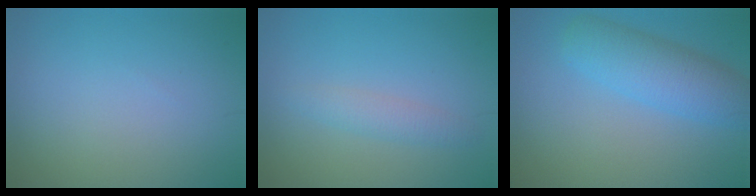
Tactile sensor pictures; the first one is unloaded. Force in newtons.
{"total": 1.7, "press": 1.7, "slide": 0.1}
{"total": 5.2, "press": 5.2, "slide": 0.1}